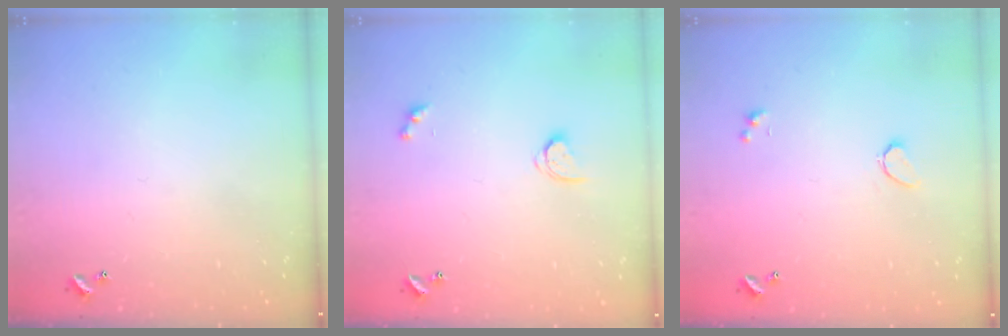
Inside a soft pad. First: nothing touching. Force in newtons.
{"total": 2.8, "press": 2.8, "slide": 0.3}
{"total": 0.6, "press": 0.4, "slide": 0.5}